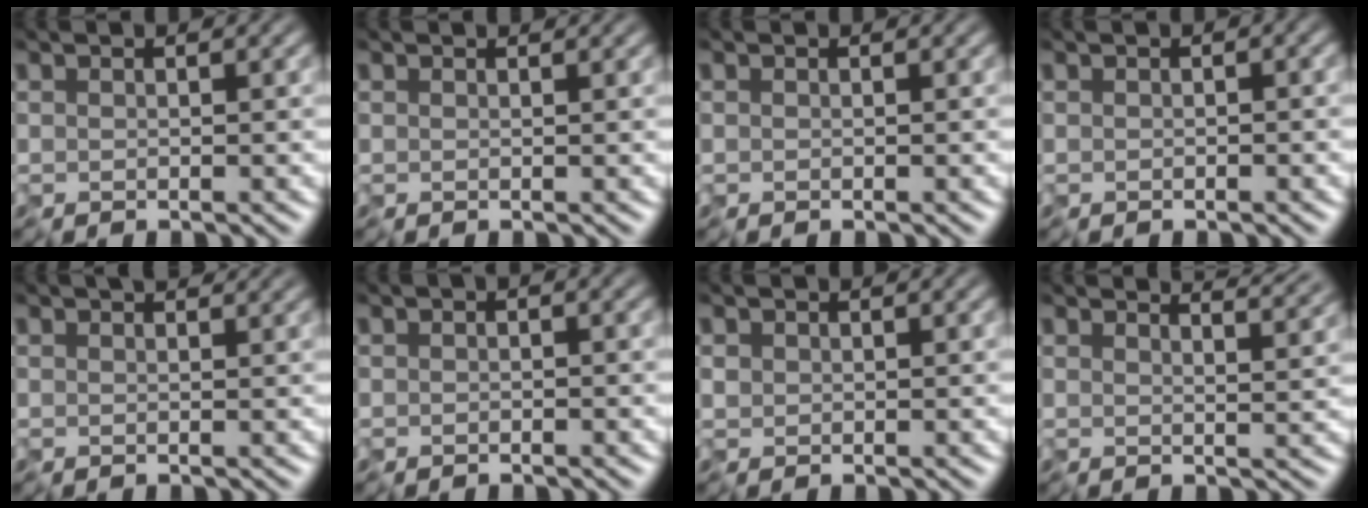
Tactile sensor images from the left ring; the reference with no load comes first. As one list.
[{"total": 1.2, "force": [1.0, 0.4, 0.6], "torque": [-0.004, 0.006, 0.003]}, {"total": 0.0}, {"total": 1.6, "force": [0.5, 0.9, 1.2], "torque": [-0.022, 0.013, -0.002]}, {"total": 2.8, "force": [2.1, 1.1, 1.5], "torque": [-0.021, 0.015, 0.013]}, {"total": 1.3, "force": [0.1, 0.8, 1.0], "torque": [-0.017, 0.007, -0.009]}, {"total": 0.8, "force": [0.2, 0.7, 0.2], "torque": [-0.008, 0.002, 0.005]}, {"total": 6.5, "force": [5.4, 2.0, 3.1], "torque": [-0.017, 0.029, 0.029]}]